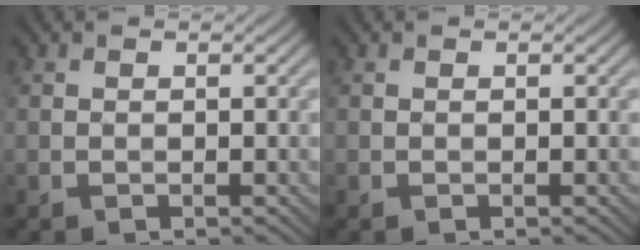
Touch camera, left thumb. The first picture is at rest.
{"total": 0.0}